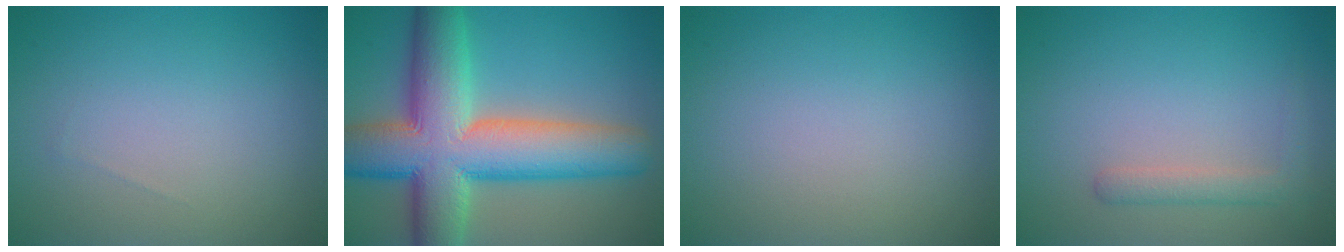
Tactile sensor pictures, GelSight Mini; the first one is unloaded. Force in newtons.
{"total": 13.5, "press": 13.5, "slide": 0.7}
{"total": 0.0}
{"total": 1.9, "press": 1.9, "slide": 0.1}